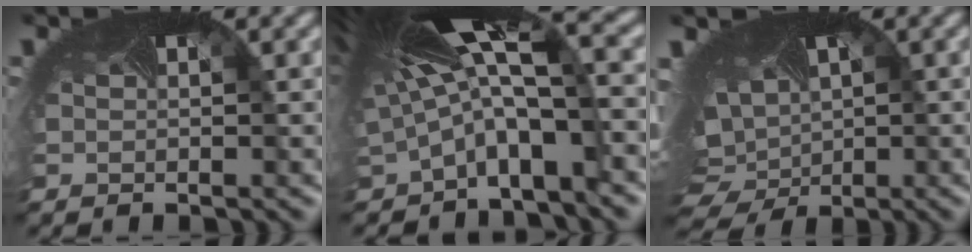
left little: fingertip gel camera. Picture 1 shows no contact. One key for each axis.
{"total": 9.4, "fx": 1.3, "fy": 3.7, "fz": 8.5, "tx": -0.176, "ty": -0.011, "tz": 0.023}
{"total": 12.4, "fx": 0.3, "fy": 8.6, "fz": 8.9, "tx": -0.182, "ty": -0.007, "tz": 0.030}